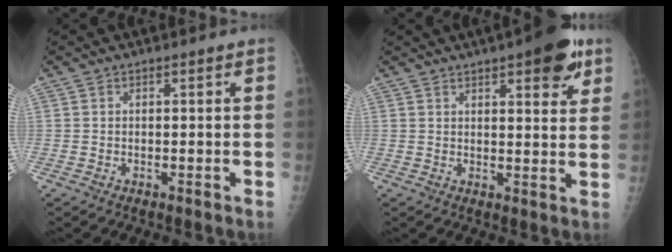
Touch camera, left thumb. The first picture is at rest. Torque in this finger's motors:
{"motor_torque": [0.95, 0.77, 0.74, -0.26, 0.18]}